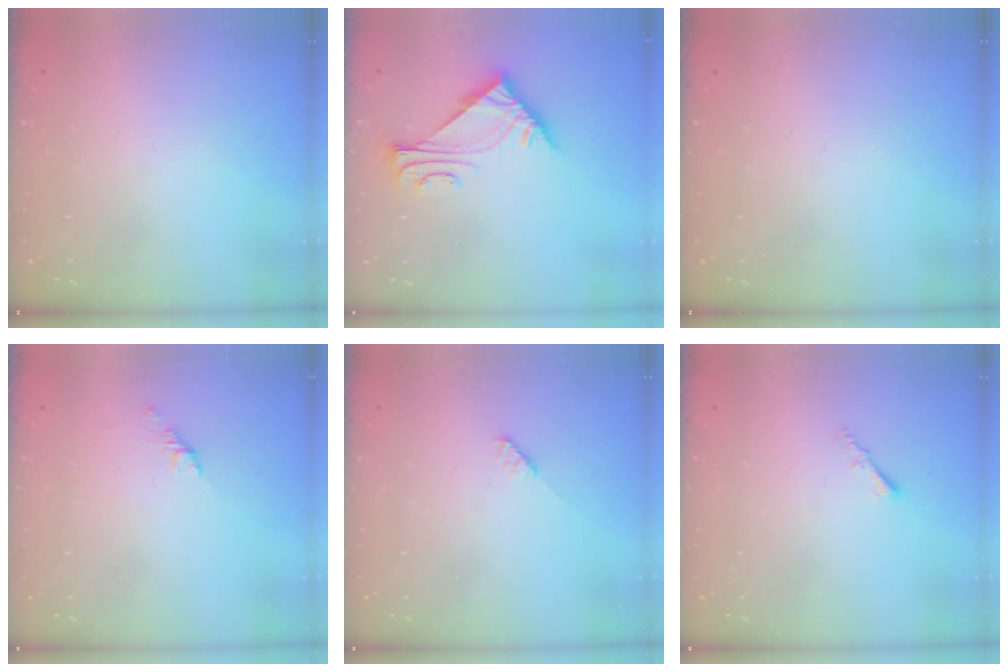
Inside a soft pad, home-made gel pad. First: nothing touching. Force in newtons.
{"total": 5.7, "press": 5.6, "slide": 0.7}
{"total": 0.0}
{"total": 1.1, "press": 1.0, "slide": 0.5}
{"total": 3.0, "press": 3.0, "slide": 0.2}
{"total": 1.5, "press": 1.5, "slide": 0.4}